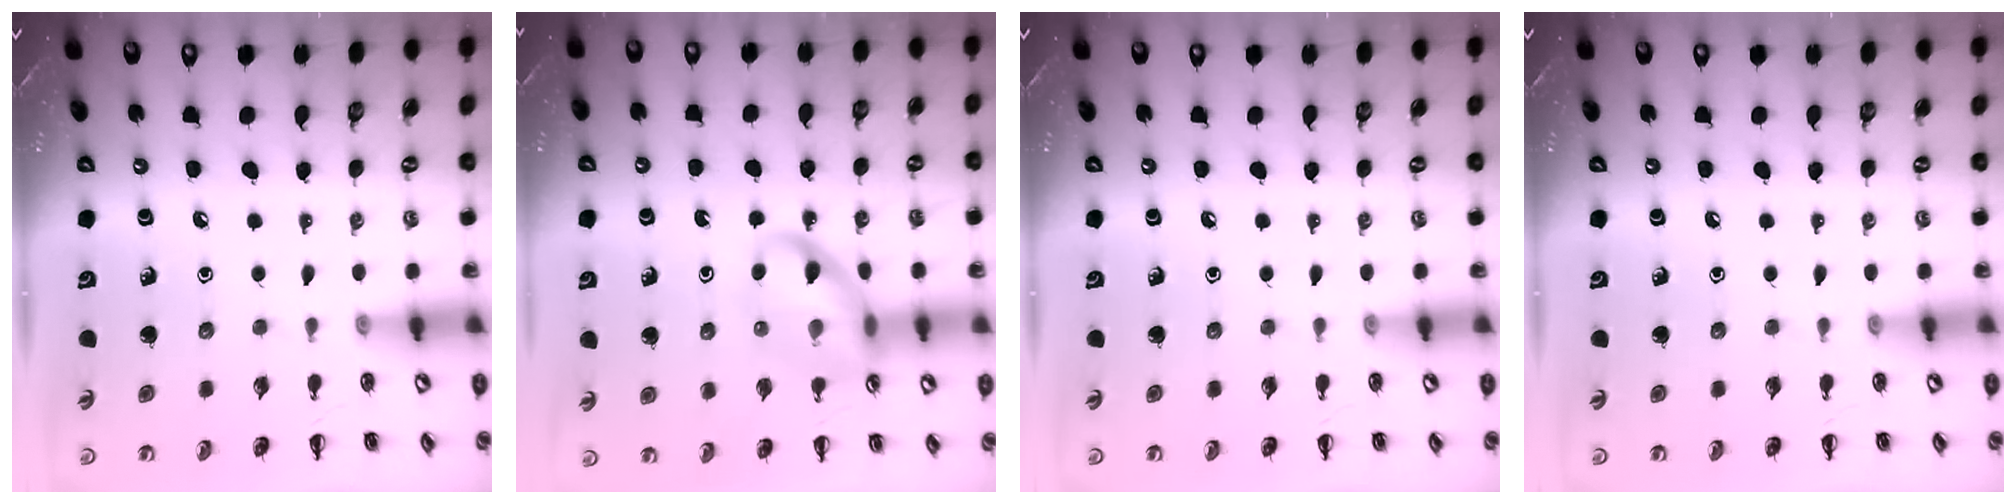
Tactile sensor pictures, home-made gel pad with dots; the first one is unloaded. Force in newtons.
{"total": 13.1, "press": 12.9, "slide": 2.2}
{"total": 0.0}
{"total": 0.0}